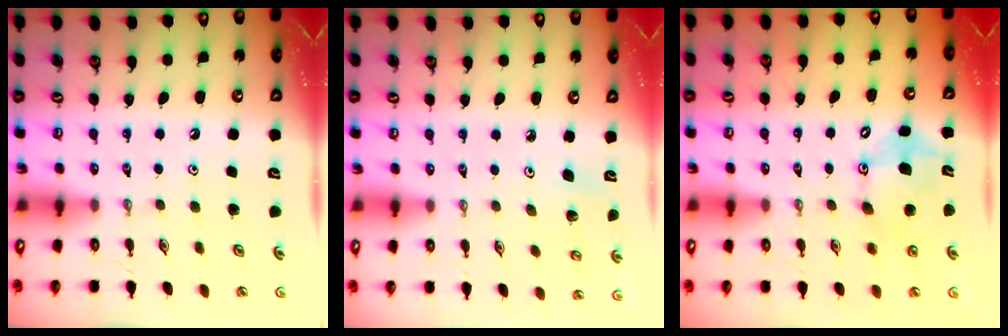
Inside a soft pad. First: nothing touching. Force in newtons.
{"total": 2.8, "press": 2.8, "slide": 0.2}
{"total": 12.0, "press": 11.7, "slide": 2.5}